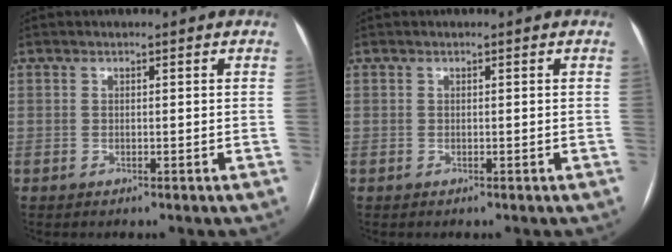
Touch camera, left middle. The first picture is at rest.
{"total": 0.0}